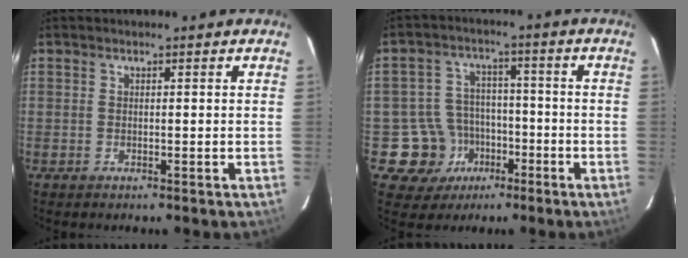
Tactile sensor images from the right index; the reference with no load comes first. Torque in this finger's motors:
{"motor_torque": [0.14, -0.12, -0.40, -0.21]}